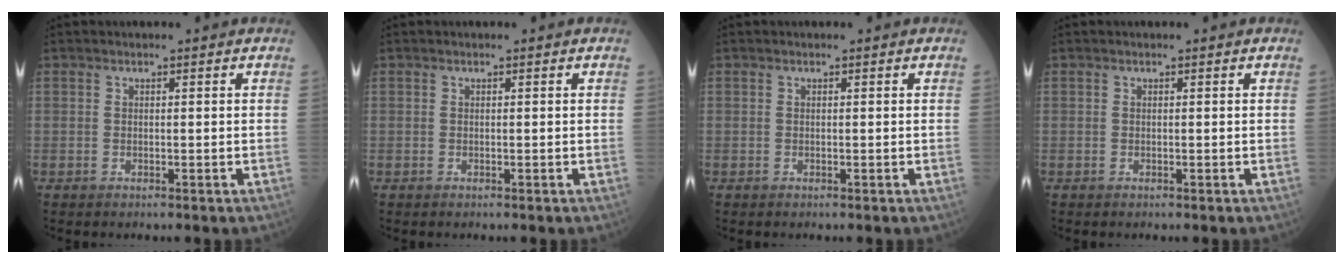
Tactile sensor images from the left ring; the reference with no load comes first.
{"total": 0.0}
{"total": 0.0}
{"total": 0.0}